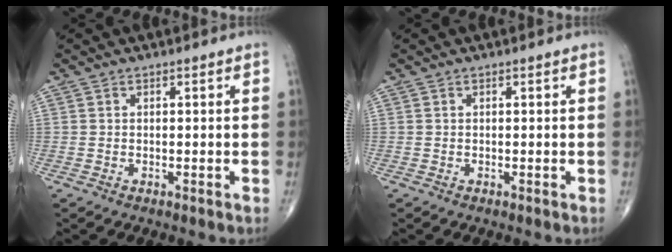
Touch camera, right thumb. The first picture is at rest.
{"total": 0.0}